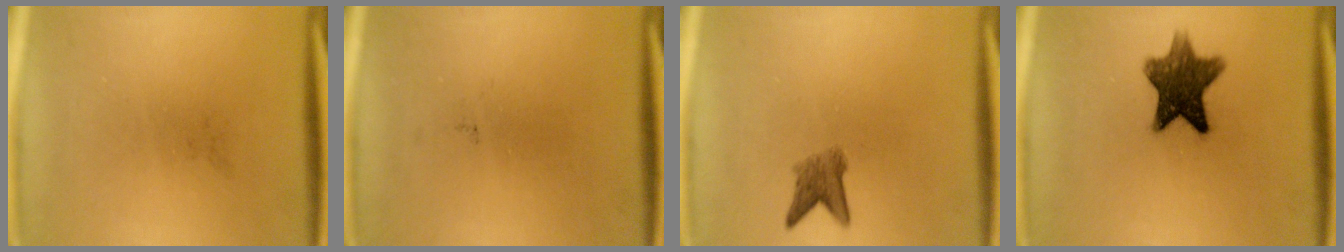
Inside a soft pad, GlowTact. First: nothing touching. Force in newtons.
{"total": 0.0}
{"total": 3.0}
{"total": 10.0}